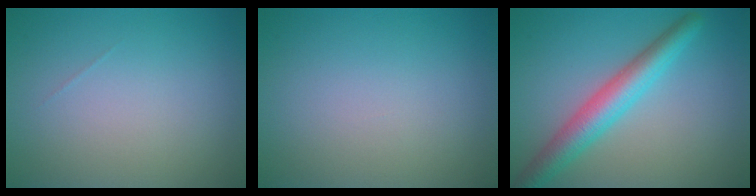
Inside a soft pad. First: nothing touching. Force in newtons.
{"total": 0.0}
{"total": 4.8, "press": 4.8, "slide": 0.1}